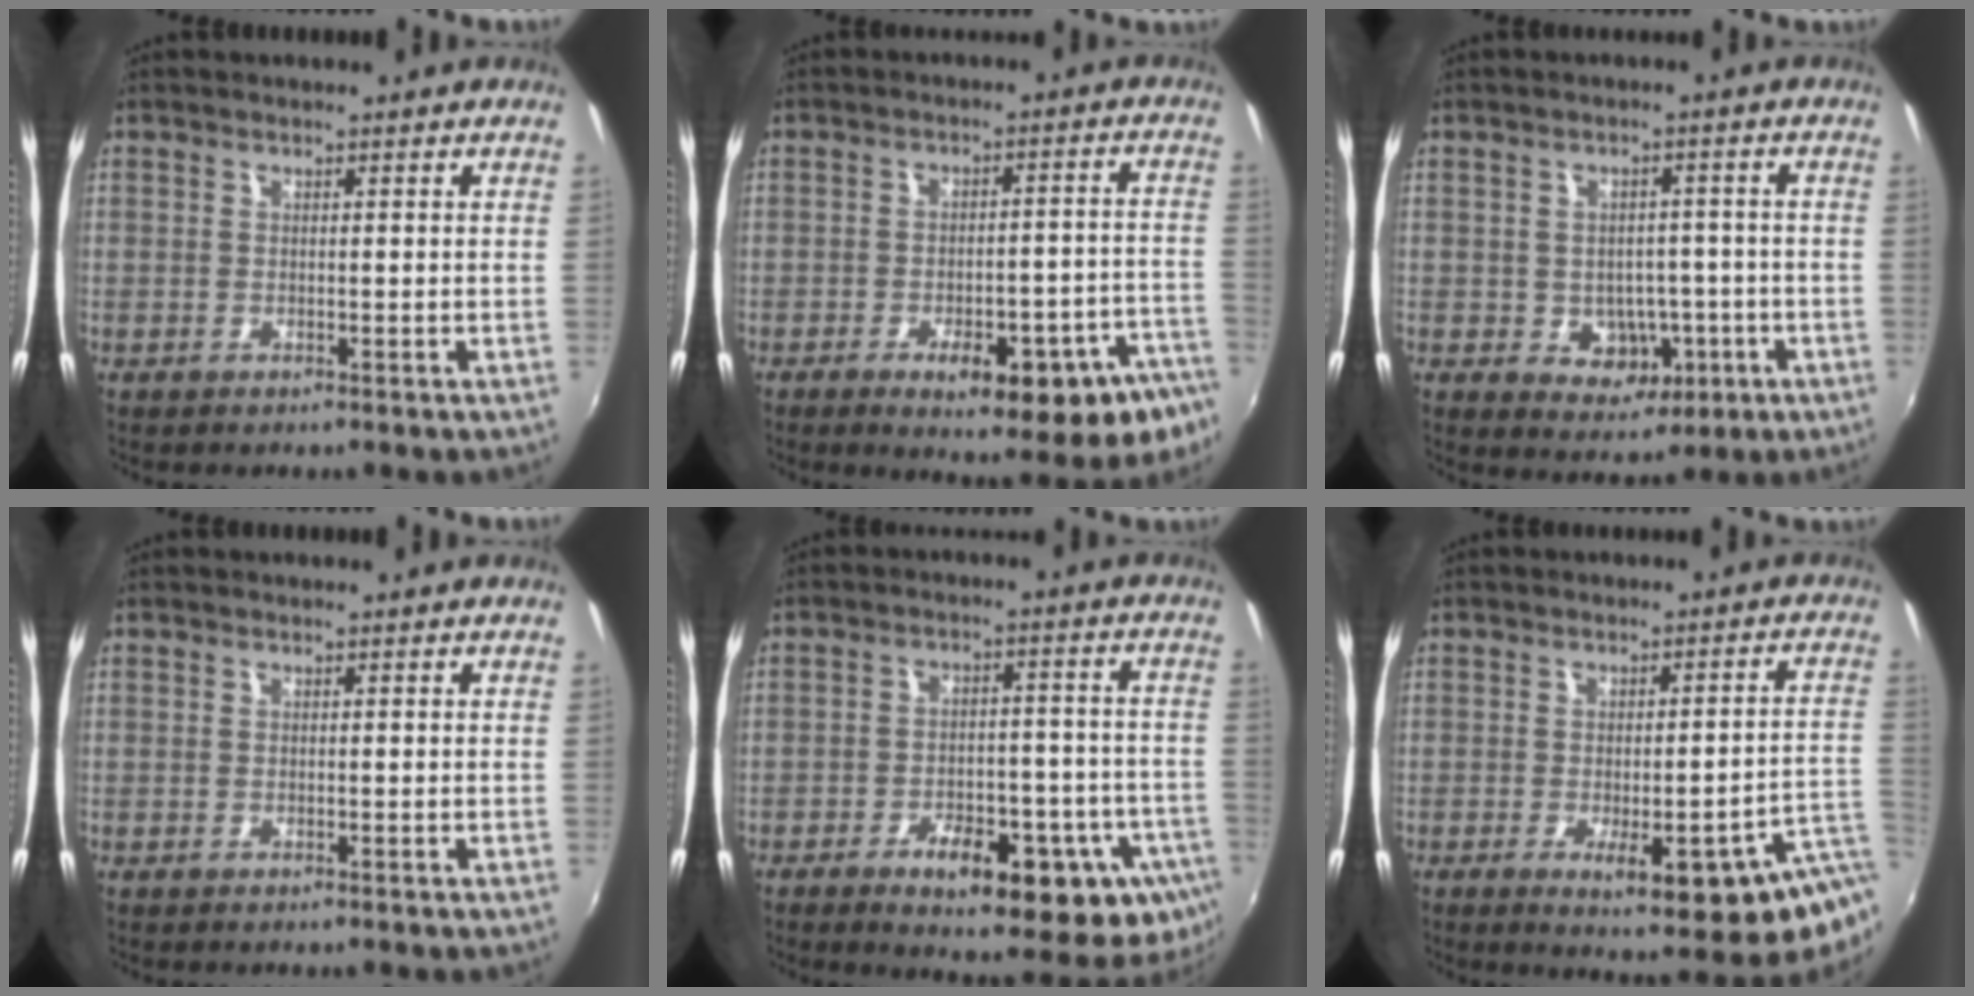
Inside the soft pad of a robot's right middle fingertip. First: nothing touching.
{"total": 16.1, "force": [-9.8, 5.0, 11.8], "torque": [-0.152, -0.012, -0.118]}
{"total": 7.2, "force": [-2.1, 5.9, 3.5], "torque": [-0.067, 0.009, -0.009]}
{"total": 0.0}
{"total": 19.1, "force": [-9.5, 7.9, 14.5], "torque": [-0.216, -0.024, -0.116]}
{"total": 13.6, "force": [-4.8, 2.1, 12.6], "torque": [-0.156, -0.020, -0.050]}